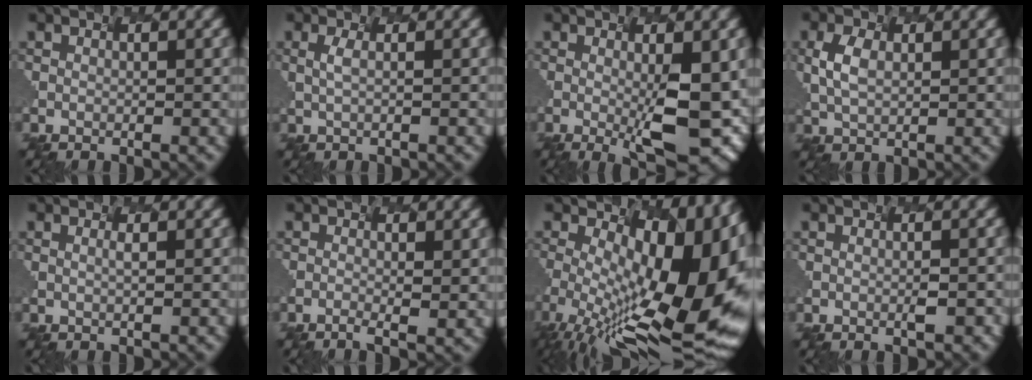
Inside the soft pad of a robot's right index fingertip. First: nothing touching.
{"total": 0.8, "force": [-0.6, -0.5, 0.2], "torque": [-0.026, -0.004, 0.015]}
{"total": 5.0, "force": [-1.0, 0.2, 4.9], "torque": [-0.090, -0.021, 0.012]}
{"total": 0.8, "force": [-0.3, 0.3, 0.7], "torque": [-0.055, -0.009, 0.024]}
{"total": 0.7, "force": [-0.3, -0.5, -0.2], "torque": [-0.018, -0.010, 0.006]}
{"total": 1.3, "force": [-0.8, -0.3, 1.0], "torque": [-0.026, -0.005, 0.004]}
{"total": 15.3, "force": [-1.8, 6.4, 13.8], "torque": [-0.225, -0.026, 0.008]}
{"total": 1.0, "force": [-0.7, -0.4, 0.6], "torque": [-0.020, -0.005, 0.016]}